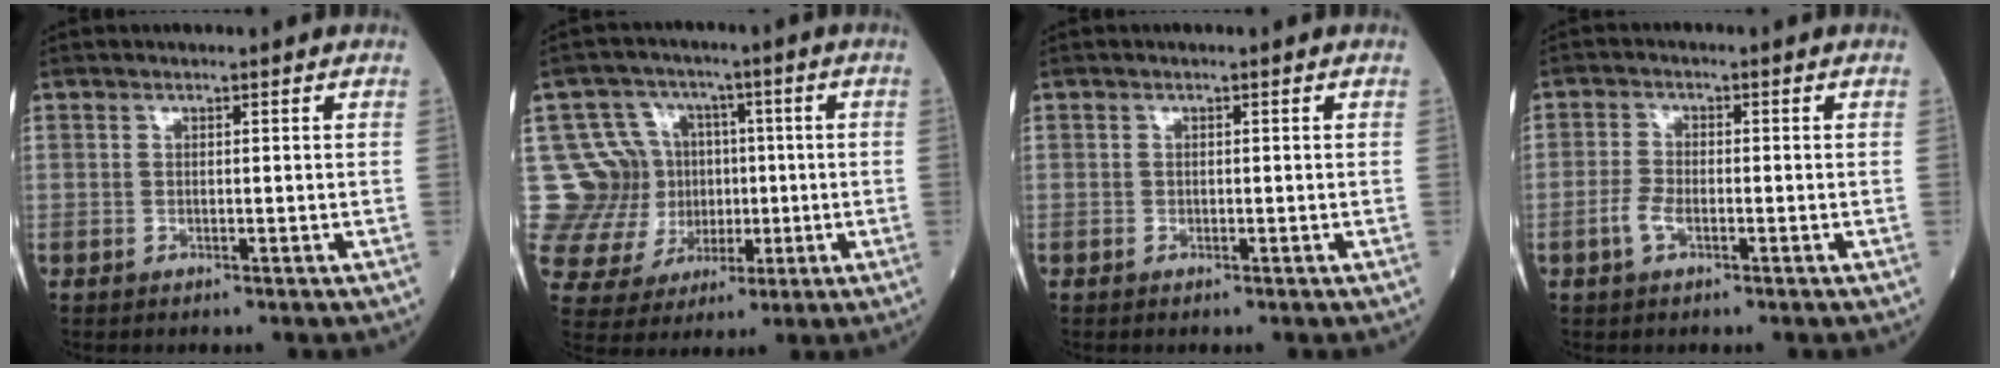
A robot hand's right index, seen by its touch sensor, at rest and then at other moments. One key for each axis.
{"total": 14.3, "fx": 1.4, "fy": 13.3, "fz": 5.1, "tx": -0.113, "ty": 0.056, "tz": 0.053}
{"total": 0.0}
{"total": 2.9, "fx": -1.3, "fy": 1.3, "fz": 2.2, "tx": -0.050, "ty": 0.002, "tz": -0.028}